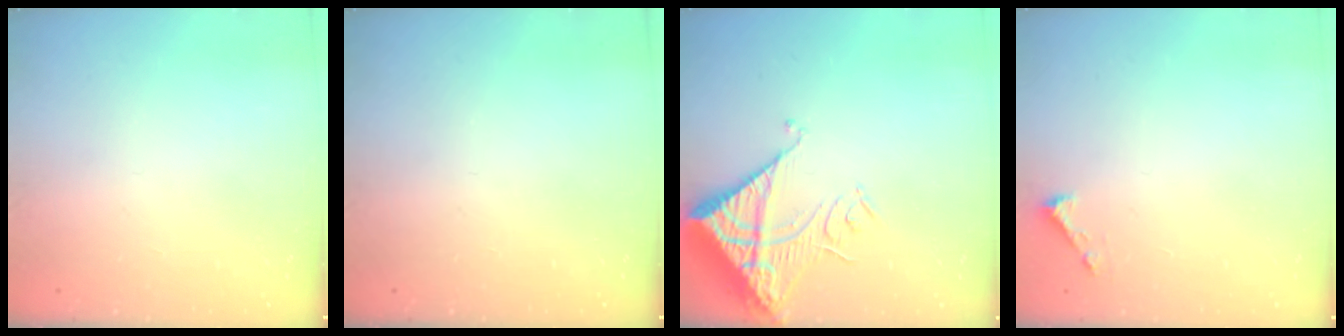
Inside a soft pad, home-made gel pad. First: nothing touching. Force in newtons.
{"total": 0.0}
{"total": 13.1, "press": 13.0, "slide": 1.7}
{"total": 1.6, "press": 1.6, "slide": 0.1}